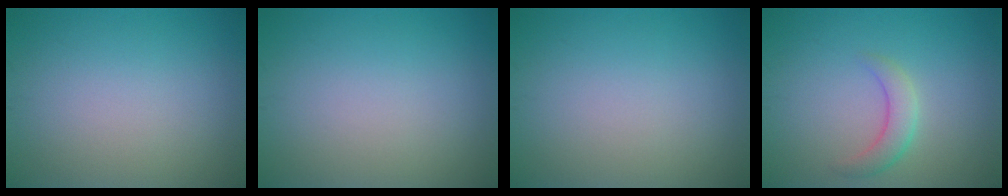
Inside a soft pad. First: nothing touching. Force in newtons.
{"total": 0.0}
{"total": 0.0}
{"total": 2.4, "press": 2.4, "slide": 0.2}